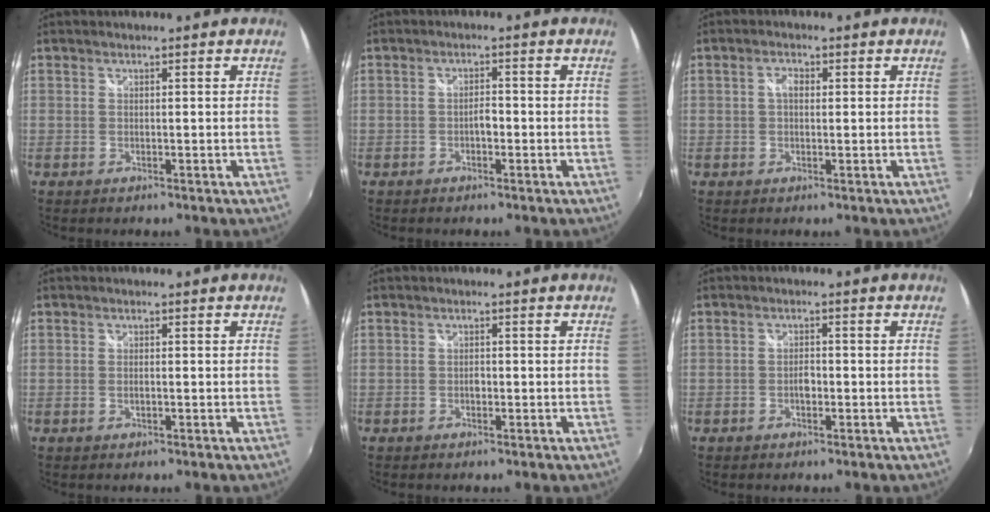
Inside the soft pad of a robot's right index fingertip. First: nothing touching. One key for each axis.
{"total": 1.7, "fx": -0.8, "fy": 0.8, "fz": 1.3, "tx": -0.024, "ty": 0.004, "tz": -0.016}
{"total": 2.1, "fx": 0.3, "fy": 1.3, "fz": 1.6, "tx": -0.028, "ty": 0.006, "tz": 0.003}
{"total": 1.1, "fx": -0.2, "fy": 0.5, "fz": 0.9, "tx": -0.020, "ty": -0.001, "tz": -0.006}
{"total": 0.9, "fx": -0.4, "fy": 0.6, "fz": 0.5, "tx": -0.010, "ty": 0.001, "tz": -0.007}
{"total": 1.8, "fx": -0.7, "fy": 1.0, "fz": 1.3, "tx": -0.026, "ty": 0.003, "tz": -0.014}